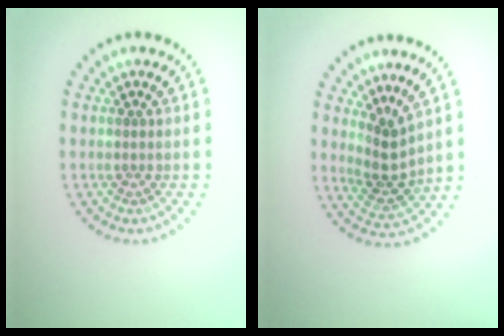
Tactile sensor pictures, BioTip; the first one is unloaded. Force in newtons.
{"total": 2.5, "press": 1.9, "slide": 1.7}